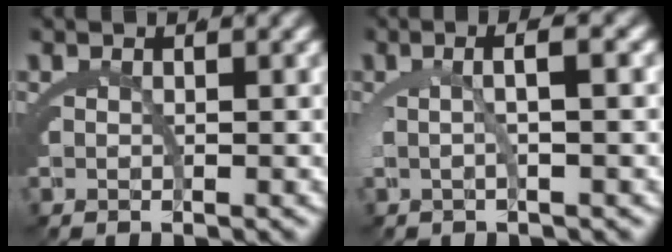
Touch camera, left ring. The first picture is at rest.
{"total": 3.0, "force": [0.3, -0.1, 2.9], "torque": [-0.050, 0.010, 0.005]}